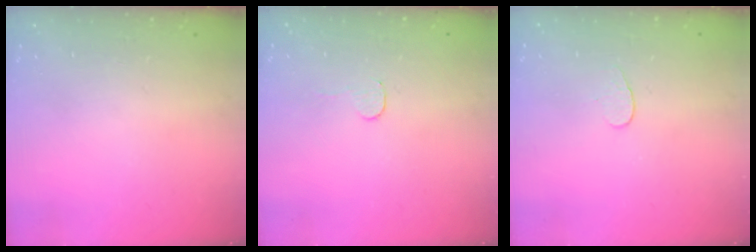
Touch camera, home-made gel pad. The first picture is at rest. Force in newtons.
{"total": 2.8, "press": 2.8, "slide": 0.2}
{"total": 4.1, "press": 4.1, "slide": 0.3}